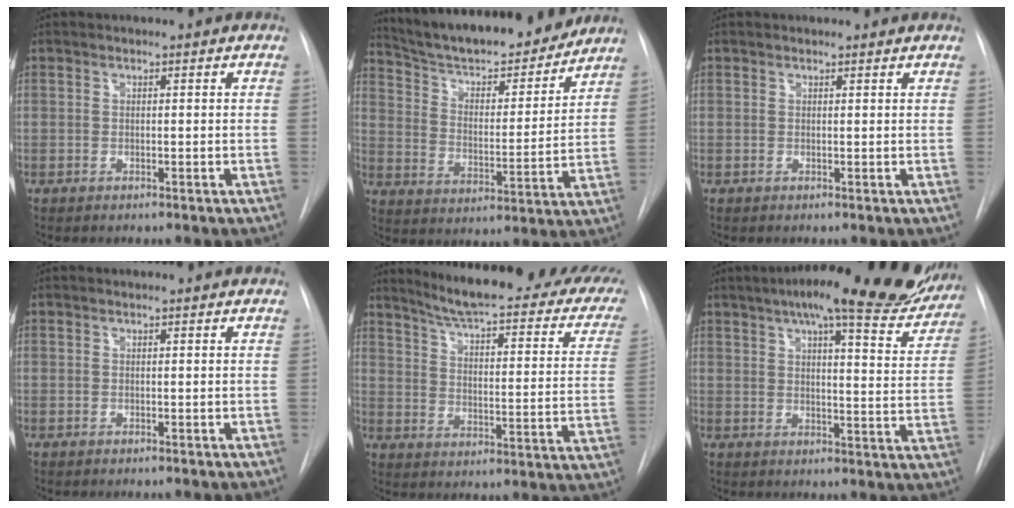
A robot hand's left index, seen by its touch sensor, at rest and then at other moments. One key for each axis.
{"total": 19.7, "fx": 17.7, "fy": 3.7, "fz": 7.9, "tx": -0.123, "ty": -0.011, "tz": 0.265}
{"total": 1.1, "fx": 1.0, "fy": 0.5, "fz": 0.1, "tx": -0.003, "ty": 0.004, "tz": 0.004}
{"total": 0.7, "fx": 0.7, "fy": 0.1, "fz": 0.2, "tx": -0.009, "ty": 0.009, "tz": 0.004}
{"total": 24.8, "fx": 21.0, "fy": 3.4, "fz": 12.7, "tx": -0.170, "ty": -0.067, "tz": 0.248}
{"total": 21.8, "fx": 17.5, "fy": 4.1, "fz": 12.3, "tx": -0.169, "ty": -0.014, "tz": 0.210}